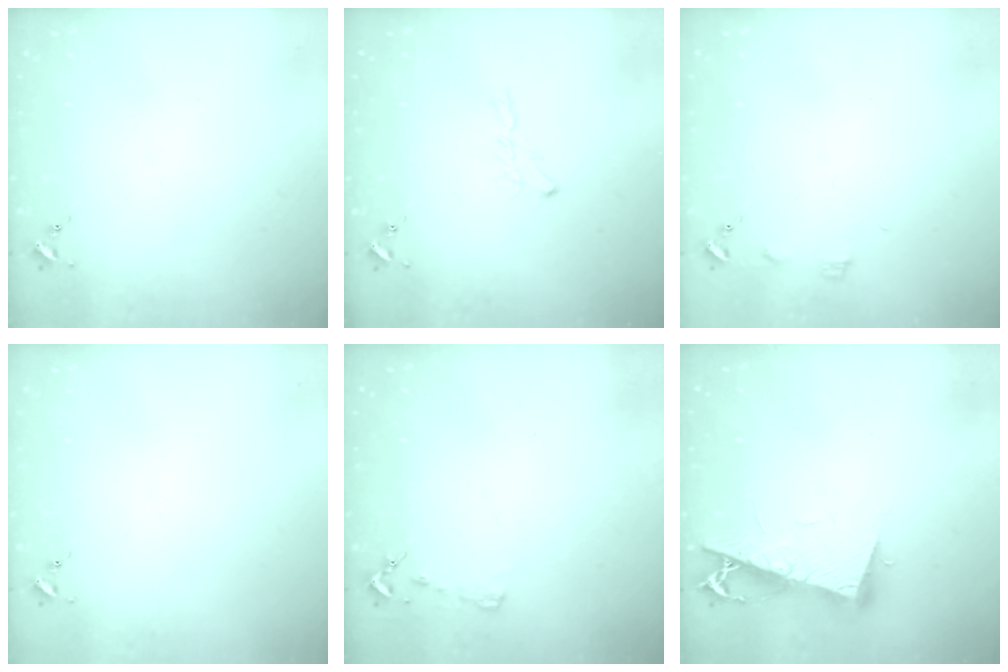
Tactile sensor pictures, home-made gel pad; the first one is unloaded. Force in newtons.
{"total": 5.4, "press": 5.4, "slide": 0.3}
{"total": 3.3, "press": 3.3, "slide": 0.4}
{"total": 0.0}
{"total": 3.4, "press": 3.3, "slide": 0.3}
{"total": 9.9, "press": 9.8, "slide": 1.1}